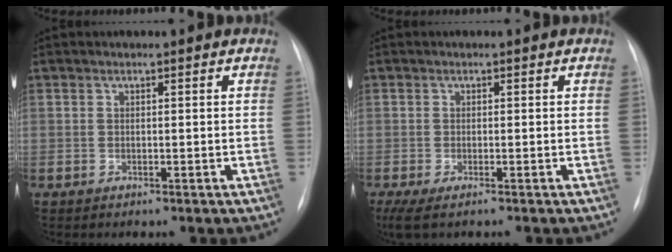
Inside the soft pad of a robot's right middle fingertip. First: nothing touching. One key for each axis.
{"total": 3.5, "fx": -2.5, "fy": 0.6, "fz": 2.4, "tx": -0.044, "ty": -0.010, "tz": -0.043}